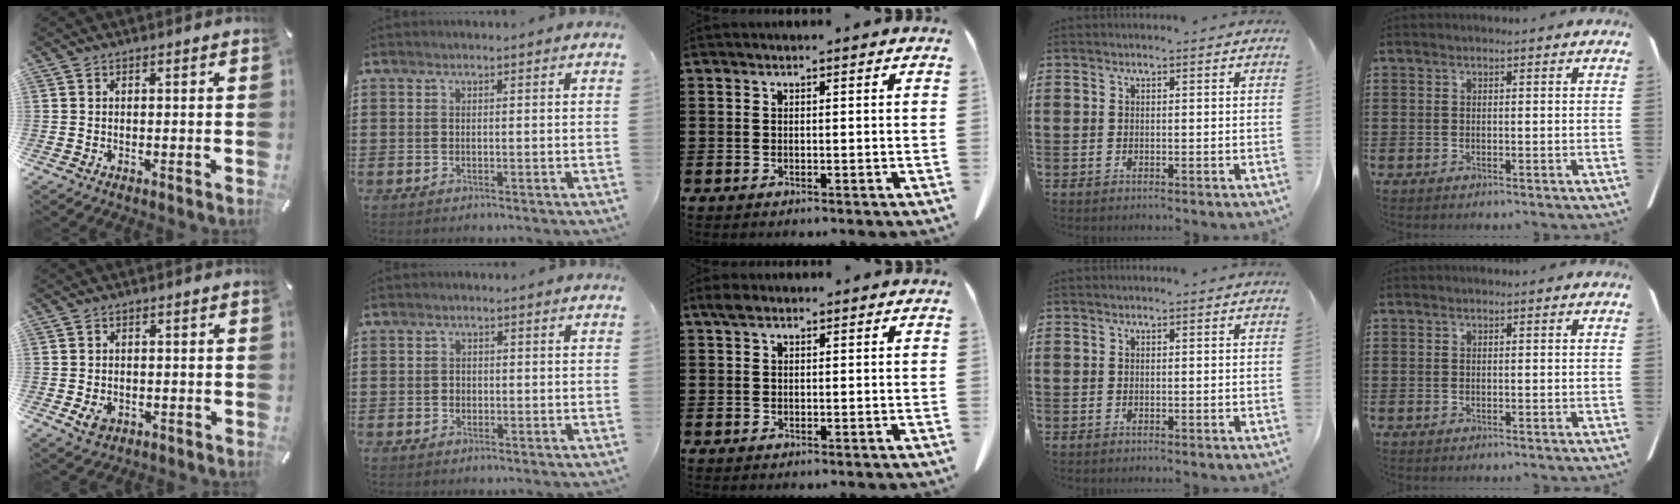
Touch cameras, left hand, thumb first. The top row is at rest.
{"thumb": {"total": 3.3, "force": [-0.9, 2.7, 1.8], "torque": [-0.034, -0.004, -0.019]}, "index": {"total": 0.9, "force": [-0.1, 0.8, 0.4], "torque": [-0.010, 0.005, -0.002]}, "middle": {"total": 1.4, "force": [0.6, 0.9, 0.8], "torque": [-0.021, 0.006, 0.011]}}